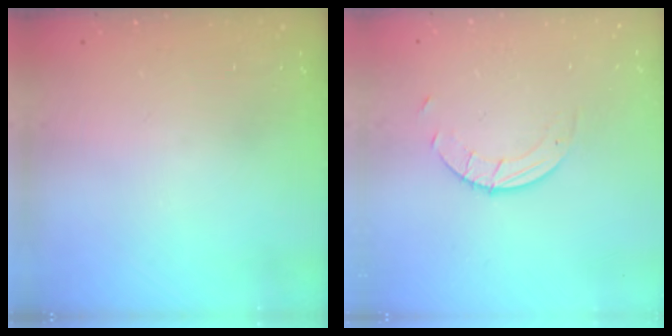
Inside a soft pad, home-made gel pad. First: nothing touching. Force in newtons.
{"total": 2.7, "press": 2.7, "slide": 0.3}